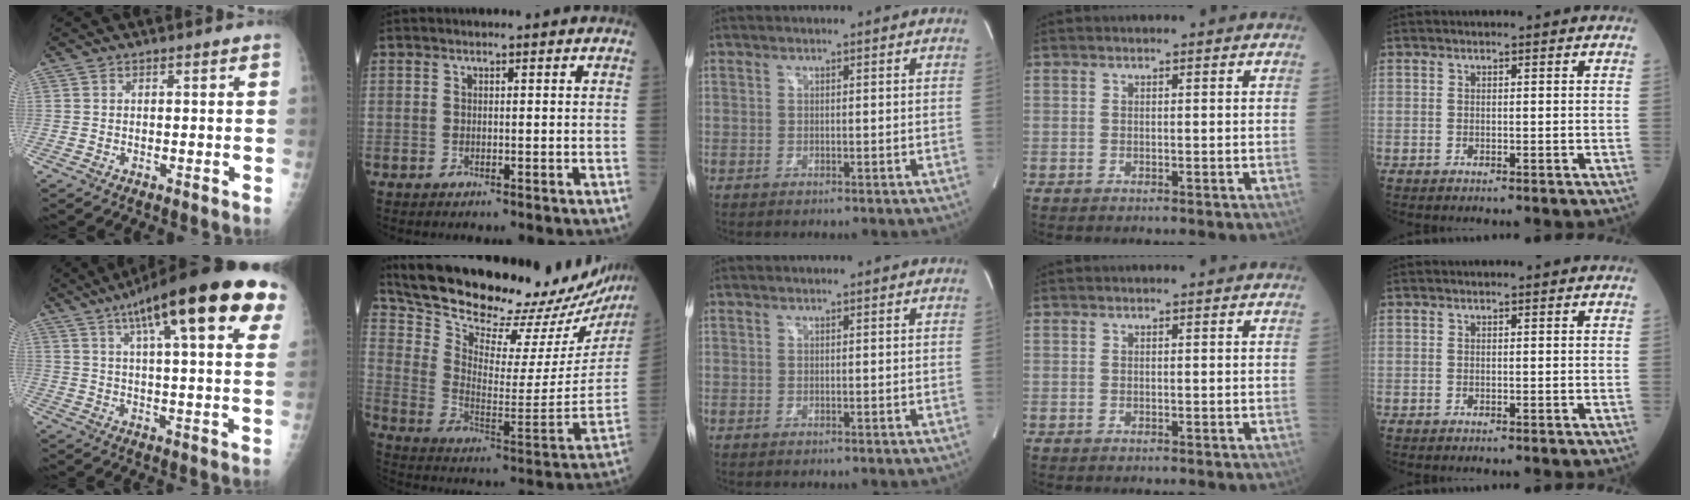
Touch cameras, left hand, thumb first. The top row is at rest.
{"thumb": {"total": 25.8, "force": [13.0, 5.8, 21.5], "torque": [-0.308, 0.000, 0.179]}, "index": {"total": 28.9, "force": [26.4, 6.3, 9.9], "torque": [-0.177, -0.095, 0.353]}}